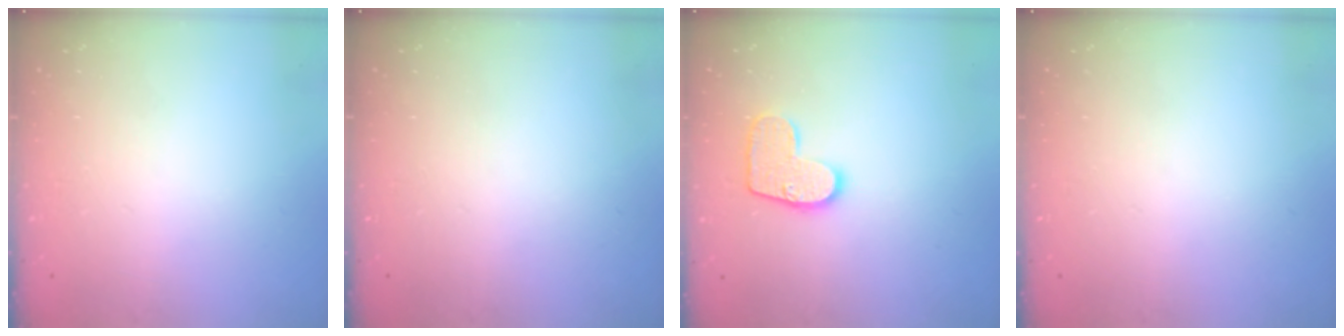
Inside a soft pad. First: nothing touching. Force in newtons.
{"total": 0.0}
{"total": 10.7, "press": 10.7, "slide": 0.6}
{"total": 0.0}